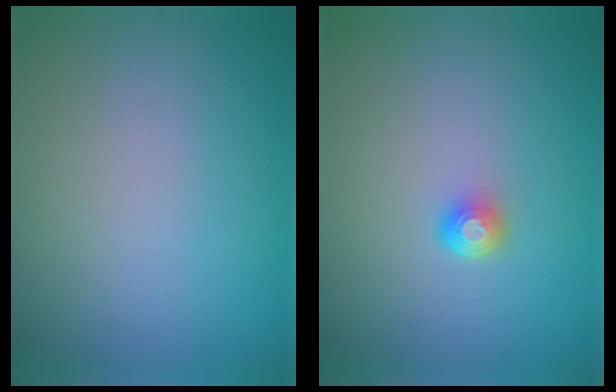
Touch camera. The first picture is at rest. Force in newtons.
{"total": 1.6, "press": 1.2, "slide": 1.0}